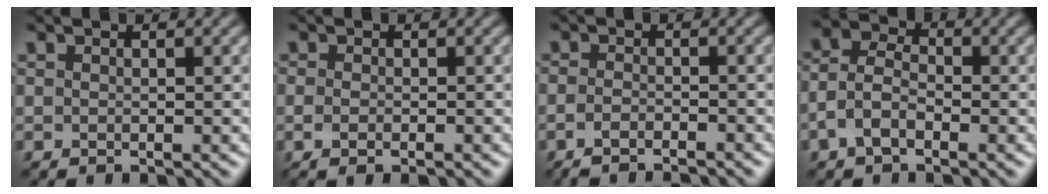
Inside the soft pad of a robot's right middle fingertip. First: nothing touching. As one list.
[{"total": 1.7, "force": [-0.6, 0.6, 1.4], "torque": [-0.027, -0.008, -0.007]}, {"total": 2.3, "force": [-1.8, 0.6, 1.4], "torque": [-0.019, -0.004, -0.037]}, {"total": 3.5, "force": [-1.5, 2.1, 2.4], "torque": [-0.054, 0.010, -0.041]}]